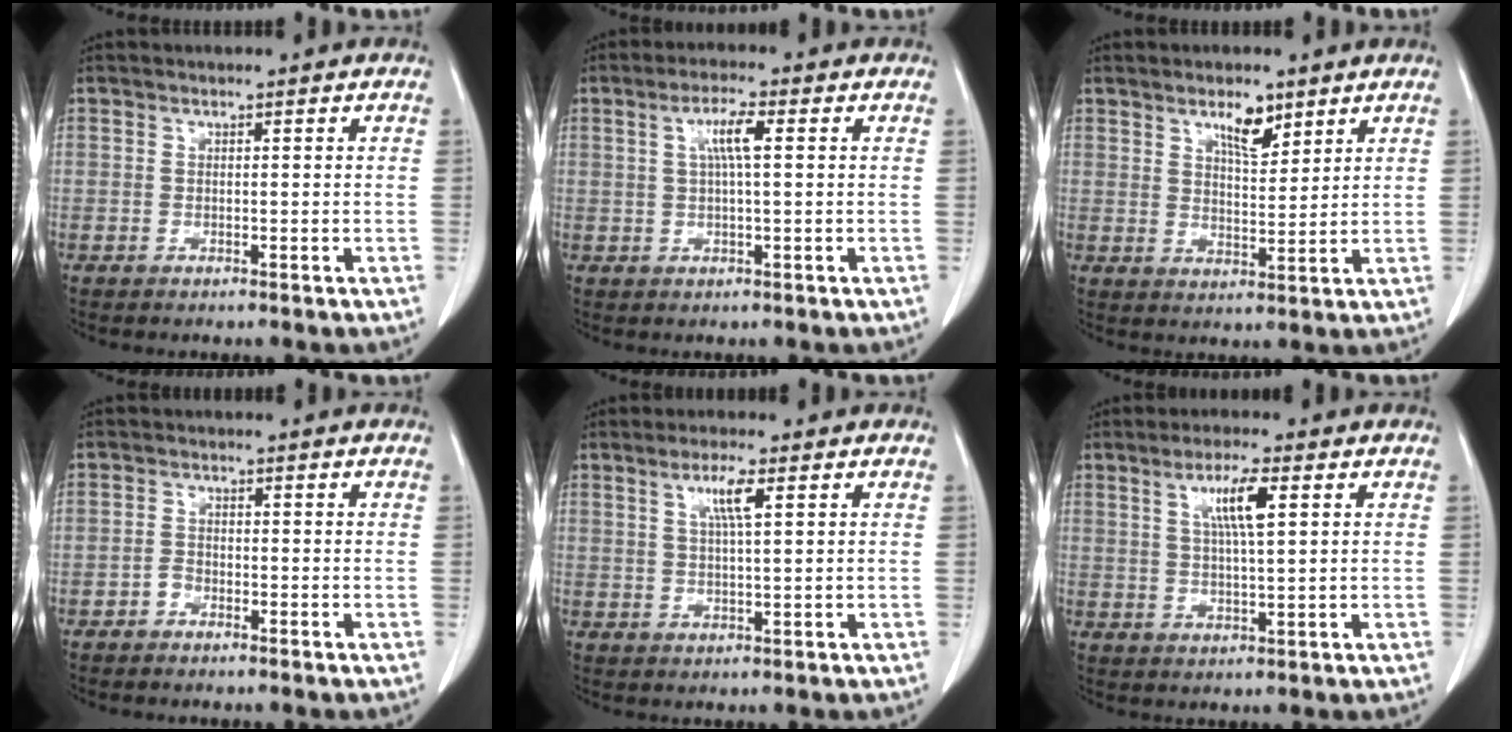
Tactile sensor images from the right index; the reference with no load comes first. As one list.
[{"total": 4.5, "force": [1.1, 0.4, 4.4], "torque": [-0.084, 0.006, 0.020]}, {"total": 5.1, "force": [3.4, 1.7, 3.4], "torque": [-0.060, -0.002, 0.059]}, {"total": 1.3, "force": [-0.9, 0.8, 0.5], "torque": [-0.005, 0.005, -0.015]}, {"total": 4.2, "force": [1.7, 0.1, 3.9], "torque": [-0.073, 0.002, 0.031]}, {"total": 6.1, "force": [2.2, 0.8, 5.7], "torque": [-0.103, 0.004, 0.038]}]